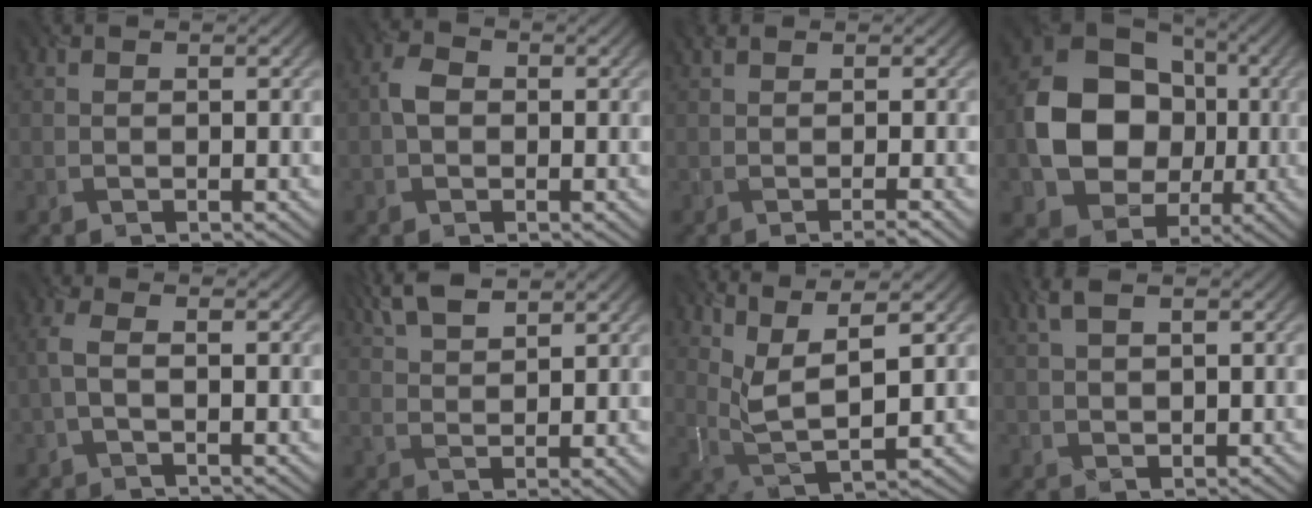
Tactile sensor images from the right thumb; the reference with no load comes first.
{"total": 2.2, "force": [-0.3, 1.9, 1.1], "torque": [-0.022, 0.006, -0.013]}
{"total": 1.8, "force": [-0.4, 0.4, 1.7], "torque": [-0.021, 0.005, -0.012]}
{"total": 13.5, "force": [-1.2, 11.4, 7.1], "torque": [-0.139, -0.009, -0.022]}
{"total": 1.7, "force": [-0.4, 0.7, 1.5], "torque": [-0.046, 0.005, -0.011]}
{"total": 5.5, "force": [4.1, 1.7, 3.2], "torque": [-0.071, 0.015, 0.084]}
{"total": 6.2, "force": [3.2, 1.6, 5.1], "torque": [-0.118, 0.000, 0.073]}
{"total": 2.2, "force": [1.4, 1.3, 1.2], "torque": [-0.035, 0.004, 0.030]}